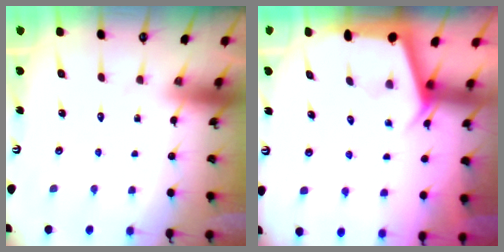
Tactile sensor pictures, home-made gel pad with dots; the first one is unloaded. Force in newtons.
{"total": 2.8, "press": 2.8, "slide": 0.3}